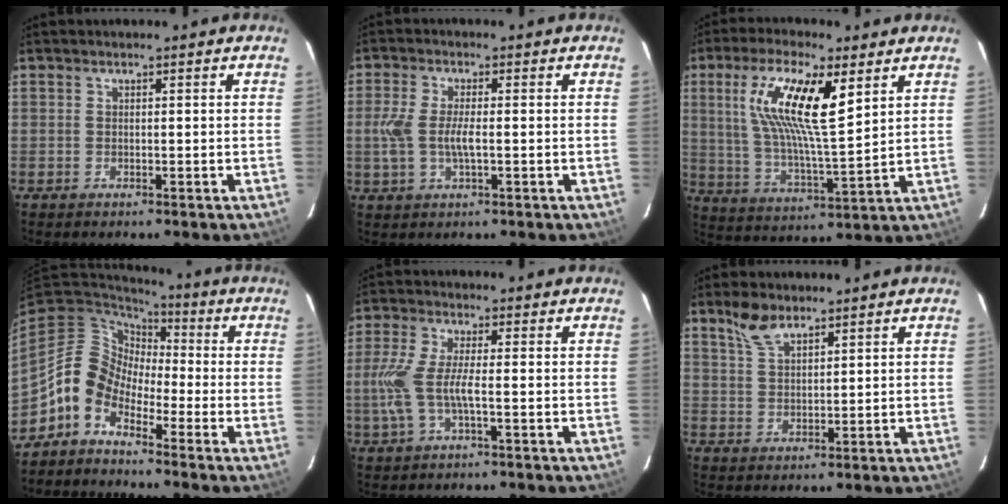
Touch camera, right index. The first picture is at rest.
{"total": 6.4, "force": [-0.7, 2.3, 5.9], "torque": [-0.126, -0.002, -0.013]}
{"total": 15.8, "force": [6.2, 3.8, 14.0], "torque": [-0.263, 0.004, 0.118]}
{"total": 9.8, "force": [-4.8, 7.8, 3.4], "torque": [-0.078, 0.034, -0.126]}
{"total": 7.8, "force": [-1.5, 1.6, 7.5], "torque": [-0.169, -0.003, -0.028]}
{"total": 5.2, "force": [3.9, 2.0, 2.7], "torque": [-0.051, 0.005, 0.080]}